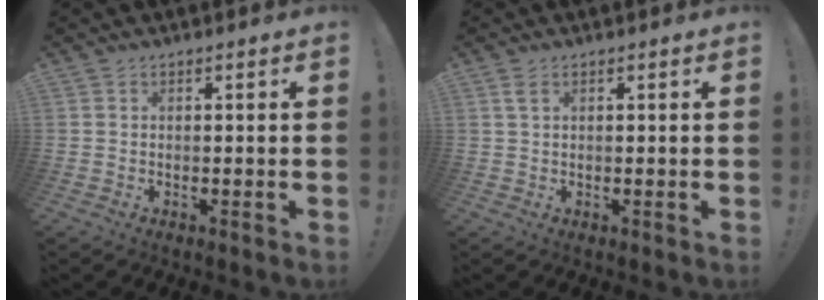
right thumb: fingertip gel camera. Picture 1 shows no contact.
{"total": 2.0, "force": [1.0, 0.9, 1.5], "torque": [-0.025, -0.002, 0.018]}